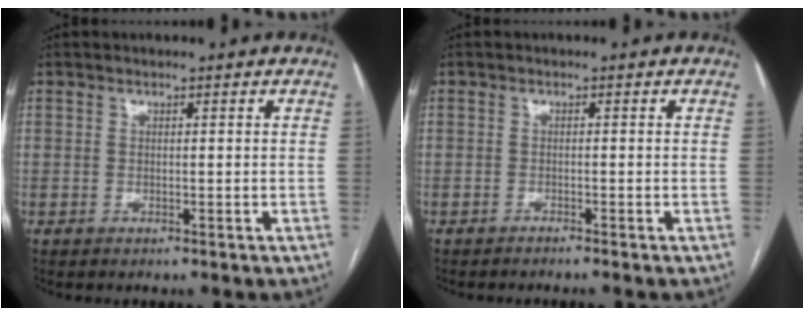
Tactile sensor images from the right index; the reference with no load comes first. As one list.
[{"total": 1.5, "force": [-1.3, -0.4, 0.7], "torque": [-0.009, 0.004, -0.016]}]